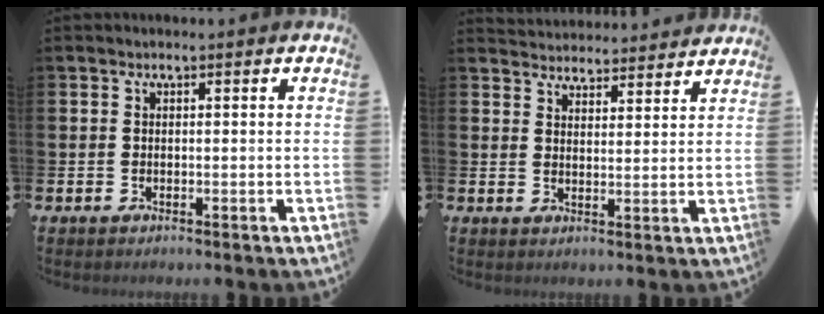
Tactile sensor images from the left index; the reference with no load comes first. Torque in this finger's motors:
{"motor_torque": [0.88, -1.27, 0.06, 0.00]}